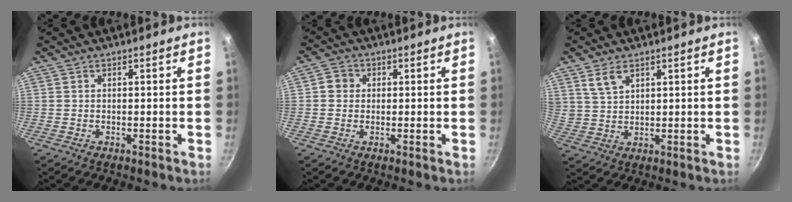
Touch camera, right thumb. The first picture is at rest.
{"total": 3.0, "force": [0.2, 2.8, 1.0], "torque": [0.001, 0.003, -0.004]}
{"total": 5.1, "force": [3.0, 2.9, 2.9], "torque": [-0.047, -0.009, 0.065]}